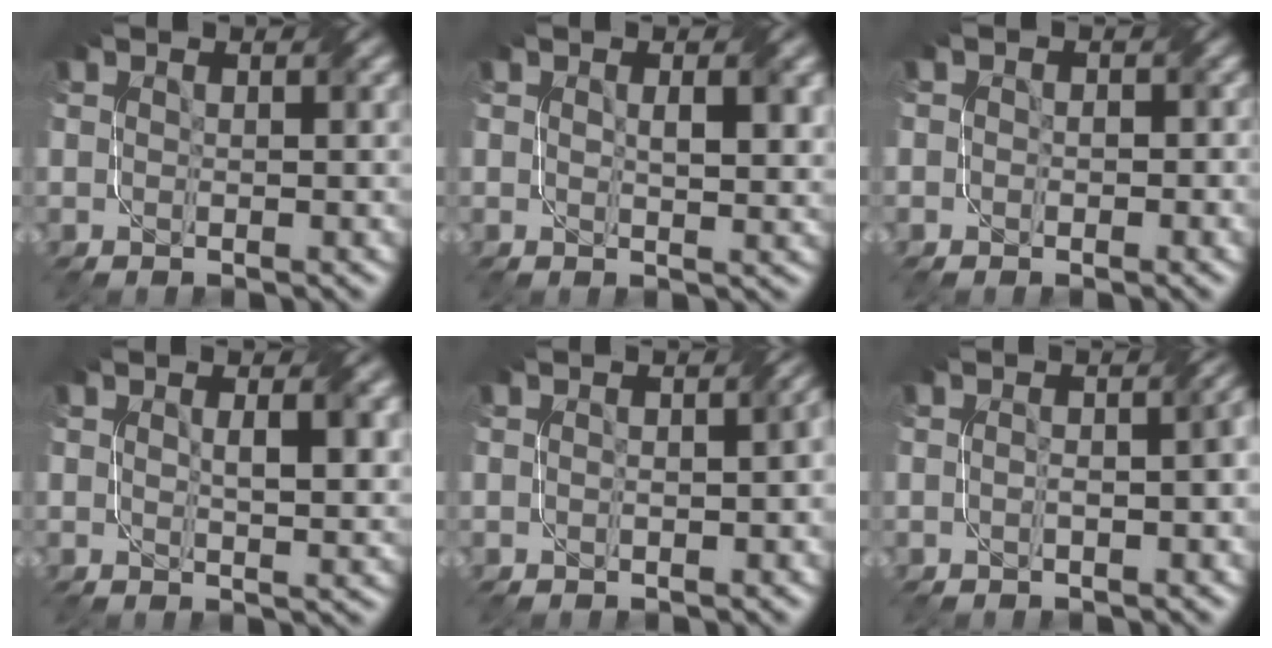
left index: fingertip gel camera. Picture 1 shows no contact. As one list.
[{"total": 2.7, "force": [0.7, 0.8, 2.4], "torque": [-0.039, -0.002, 0.014]}, {"total": 1.4, "force": [-0.1, 1.3, 0.6], "torque": [-0.002, -0.001, -0.008]}, {"total": 3.3, "force": [0.8, 0.8, 3.0], "torque": [-0.047, -0.001, 0.016]}, {"total": 2.2, "force": [-0.3, 0.8, 2.0], "torque": [-0.025, 0.000, 0.001]}, {"total": 3.3, "force": [-0.4, 1.3, 3.0], "torque": [-0.021, 0.012, -0.011]}]